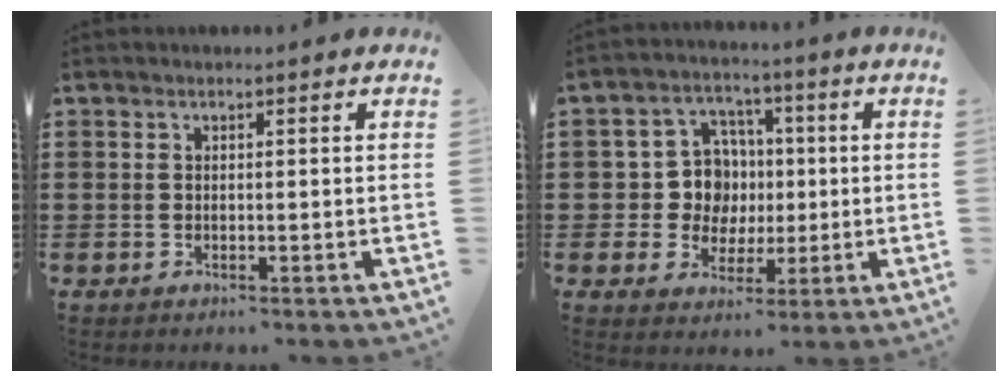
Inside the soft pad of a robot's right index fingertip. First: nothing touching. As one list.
[{"total": 8.2, "force": [0.3, 7.5, 3.4], "torque": [-0.076, 0.017, 0.009]}]